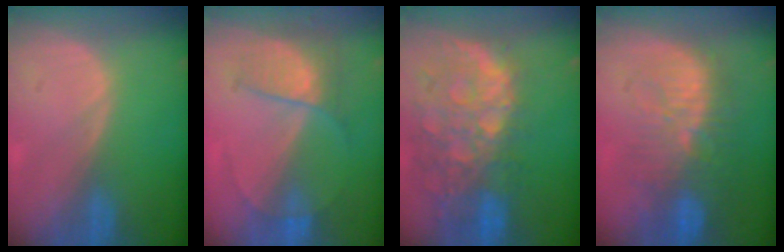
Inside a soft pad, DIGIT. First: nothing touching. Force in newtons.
{"total": 7.2, "press": 6.1, "slide": 3.9}
{"total": 13.5, "press": 11.0, "slide": 7.8}
{"total": 10.7, "press": 9.9, "slide": 4.2}